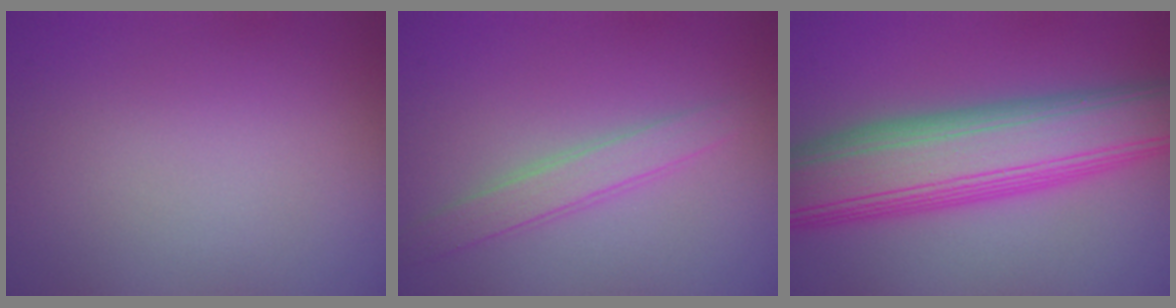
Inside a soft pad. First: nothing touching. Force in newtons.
{"total": 2.3, "press": 2.3, "slide": 0.1}
{"total": 10.5, "press": 10.5, "slide": 0.6}